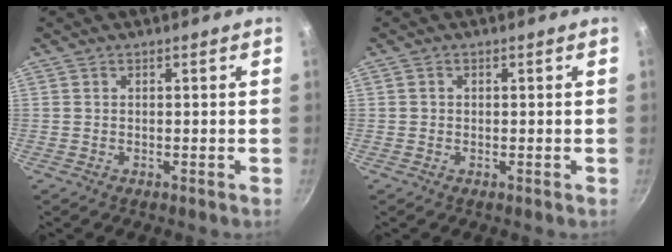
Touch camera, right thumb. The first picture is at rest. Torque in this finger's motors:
{"motor_torque": [-0.16, -0.16, -0.07, 0.11, -0.02]}